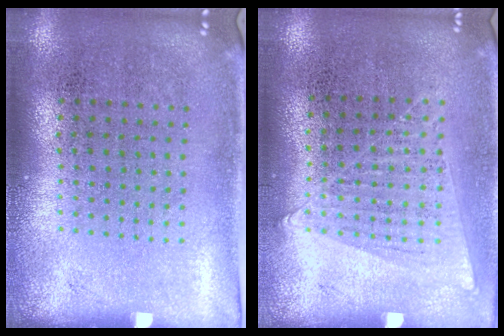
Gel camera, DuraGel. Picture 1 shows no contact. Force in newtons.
{"total": 1.0, "press": 0.9, "slide": 0.4}